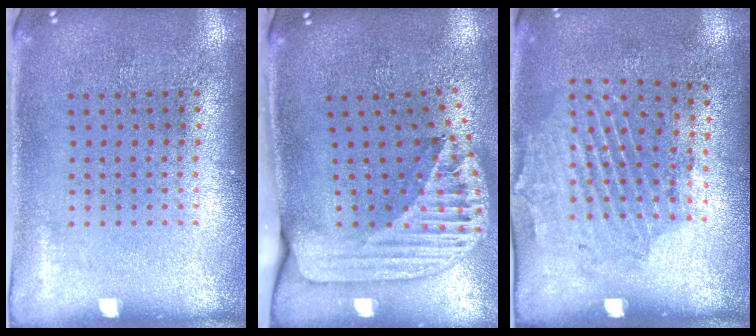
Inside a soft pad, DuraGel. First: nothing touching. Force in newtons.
{"total": 2.6, "press": 1.8, "slide": 1.9}
{"total": 1.8, "press": 1.1, "slide": 1.4}